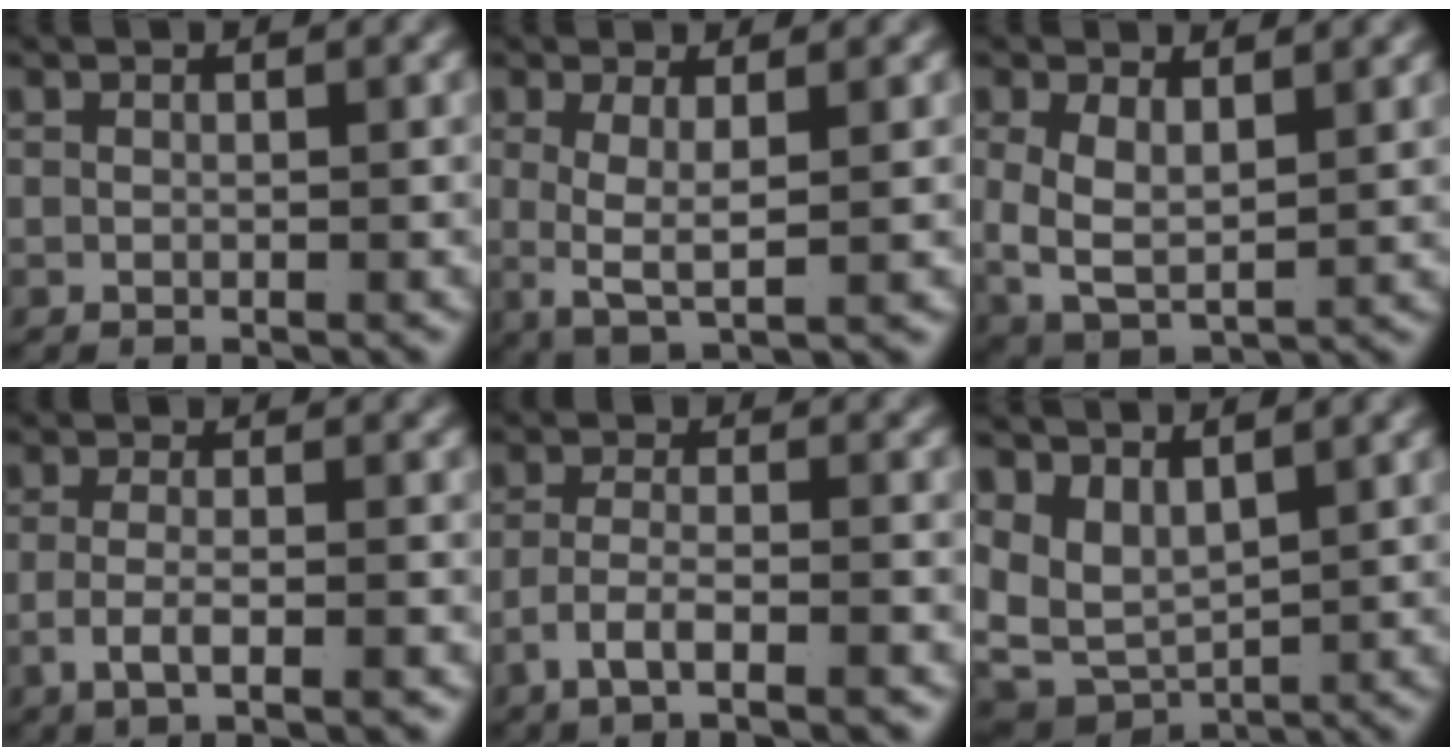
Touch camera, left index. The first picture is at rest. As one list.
[{"total": 4.4, "force": [0.1, 1.8, 4.0], "torque": [-0.085, -0.022, 0.014]}, {"total": 6.0, "force": [0.3, 4.5, 4.0], "torque": [-0.108, -0.033, 0.019]}, {"total": 3.0, "force": [-1.6, 0.3, 2.5], "torque": [-0.052, -0.017, -0.021]}, {"total": 4.0, "force": [-2.7, 1.0, 2.7], "torque": [-0.049, -0.017, -0.040]}, {"total": 7.7, "force": [0.9, 6.3, 4.2], "torque": [-0.109, -0.035, 0.021]}]